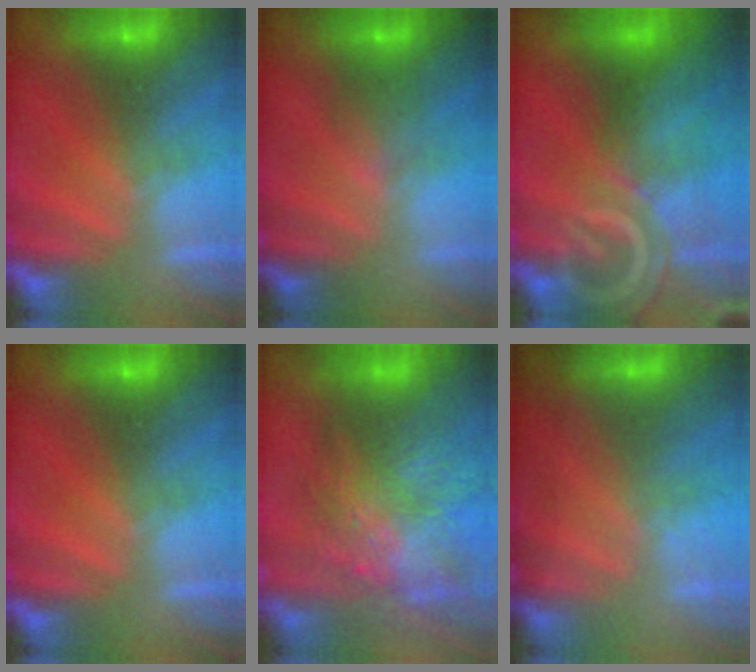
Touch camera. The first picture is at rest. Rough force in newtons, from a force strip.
{"total": 1.8}
{"total": 7.9}
{"total": 0.0}
{"total": 11.3}
{"total": 1.3}